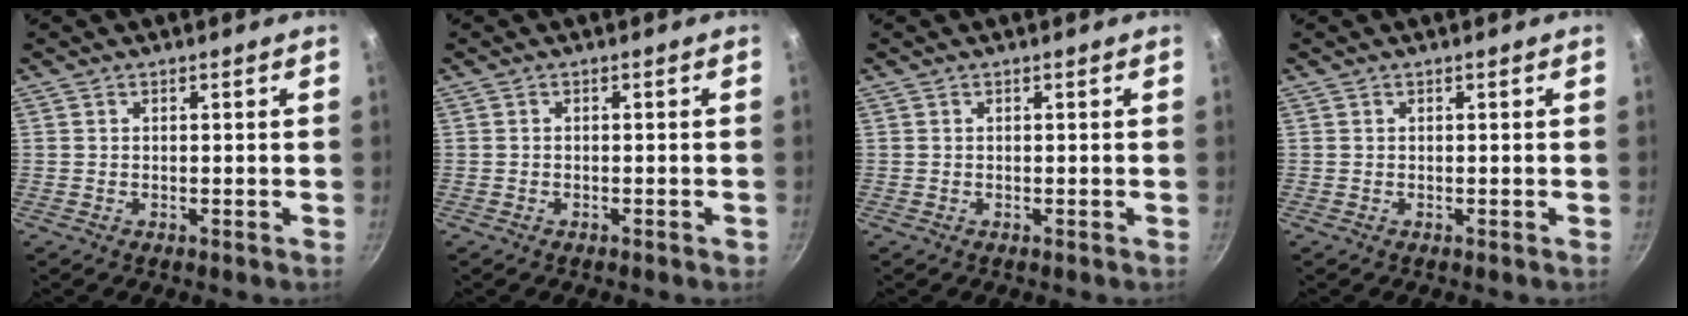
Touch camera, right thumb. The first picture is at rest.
{"total": 0.8, "force": [-0.5, 0.4, 0.4], "torque": [-0.007, 0.010, -0.005]}
{"total": 0.0}
{"total": 0.0}